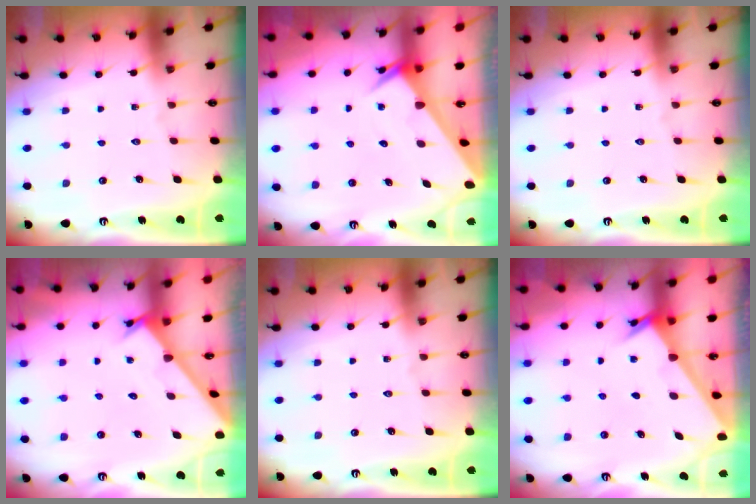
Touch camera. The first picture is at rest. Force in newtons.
{"total": 2.9, "press": 2.9, "slide": 0.1}
{"total": 0.0}
{"total": 3.5, "press": 3.5, "slide": 0.4}
{"total": 0.0}
{"total": 2.3, "press": 2.3, "slide": 0.2}